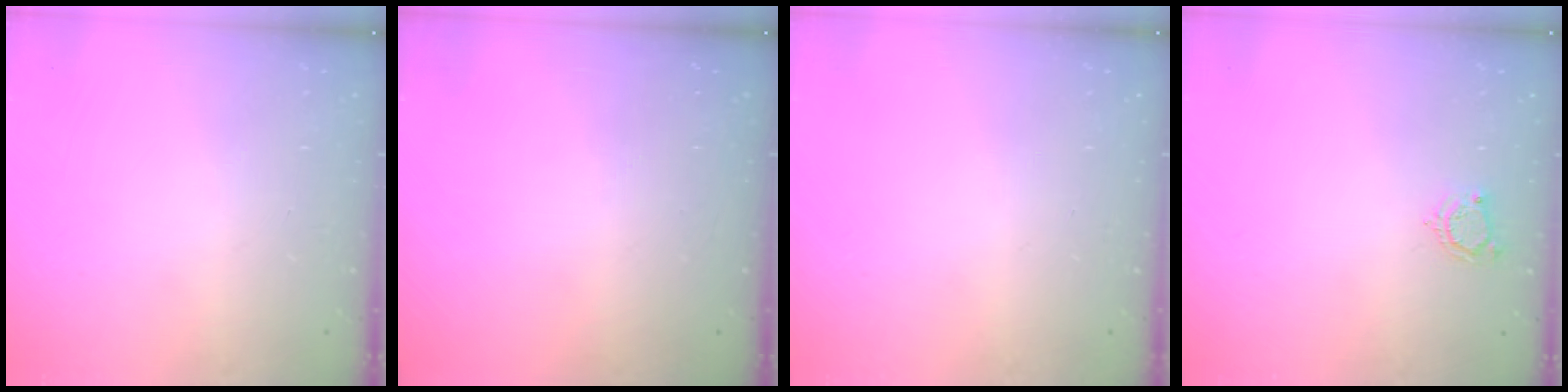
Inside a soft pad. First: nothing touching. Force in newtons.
{"total": 0.0}
{"total": 0.0}
{"total": 3.9, "press": 3.8, "slide": 0.5}